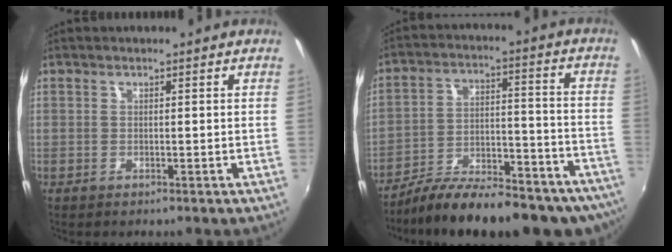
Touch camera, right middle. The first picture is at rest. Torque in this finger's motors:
{"motor_torque": [1.41, -0.72, 0.29, 0.11]}